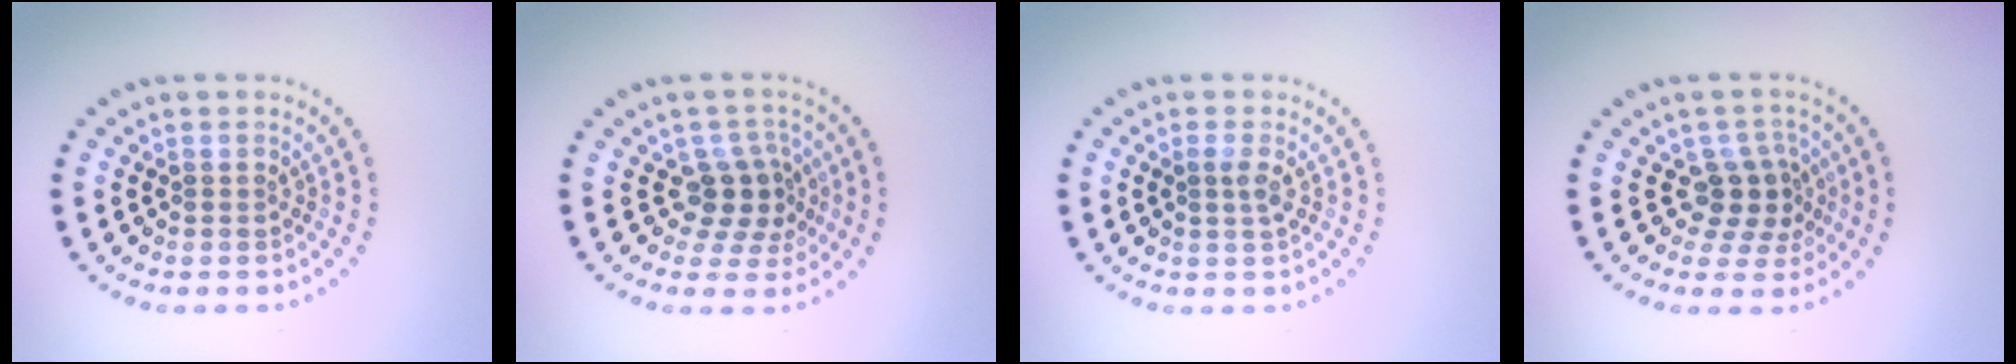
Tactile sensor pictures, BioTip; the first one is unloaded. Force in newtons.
{"total": 3.2, "press": 2.3, "slide": 2.1}
{"total": 1.1, "press": 0.9, "slide": 0.5}
{"total": 3.2, "press": 2.4, "slide": 2.1}